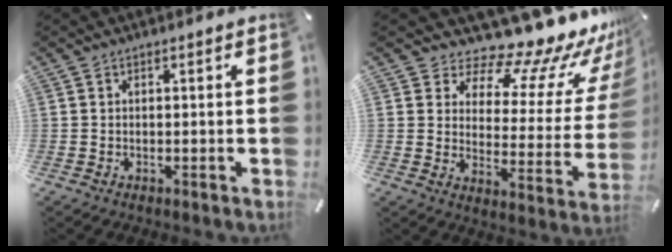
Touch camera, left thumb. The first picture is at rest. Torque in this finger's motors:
{"motor_torque": [0.73, -0.48, 0.12, -0.23, -0.03]}